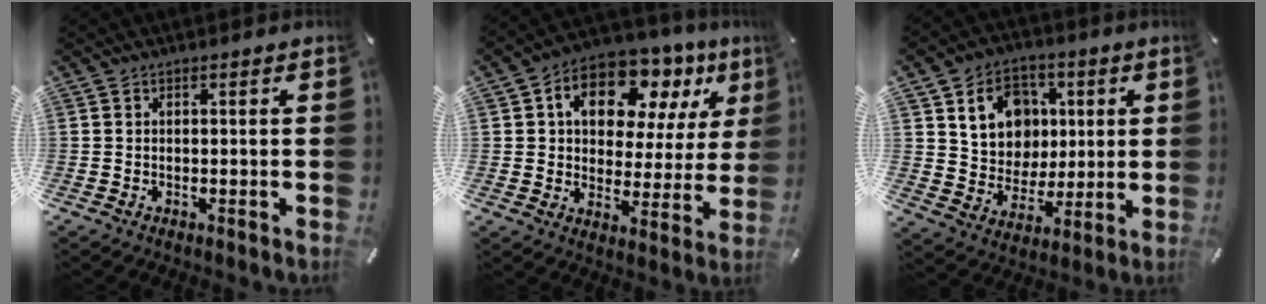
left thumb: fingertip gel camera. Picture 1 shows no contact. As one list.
[{"total": 14.1, "force": [8.0, 8.7, 7.6], "torque": [-0.129, -0.048, 0.140]}, {"total": 13.5, "force": [4.5, 11.6, 5.2], "torque": [-0.088, -0.010, 0.093]}]